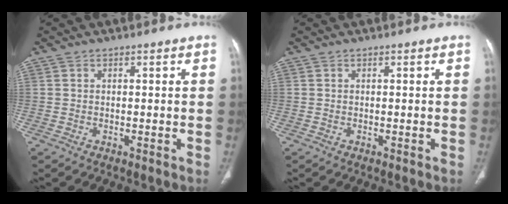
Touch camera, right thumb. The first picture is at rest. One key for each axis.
{"total": 0.0}